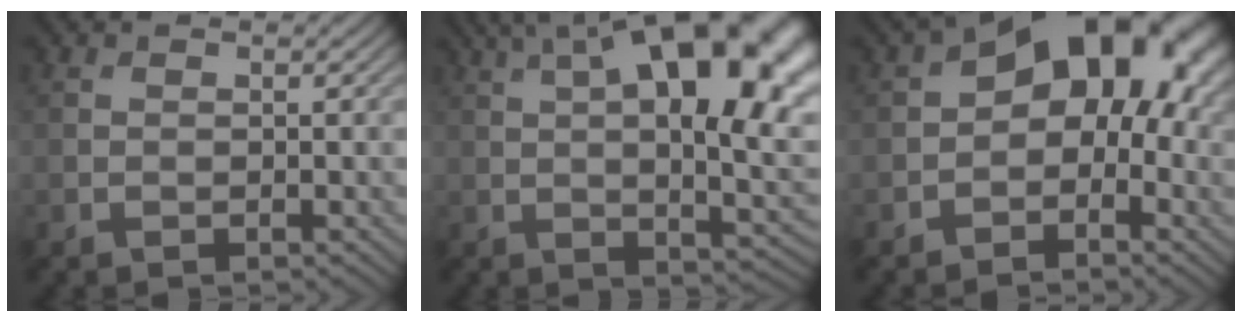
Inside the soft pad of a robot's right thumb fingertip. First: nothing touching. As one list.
[{"total": 20.5, "force": [6.4, 8.1, 17.8], "torque": [-0.254, 0.049, 0.096]}, {"total": 13.1, "force": [0.9, 8.3, 10.1], "torque": [-0.121, 0.018, -0.001]}]